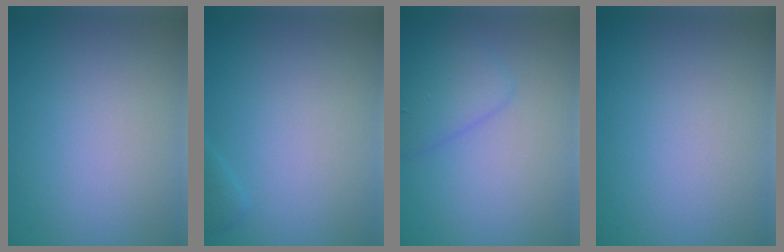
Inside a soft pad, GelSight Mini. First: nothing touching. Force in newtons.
{"total": 0.7, "press": 0.7, "slide": 0.1}
{"total": 2.8, "press": 2.8, "slide": 0.1}
{"total": 0.0}